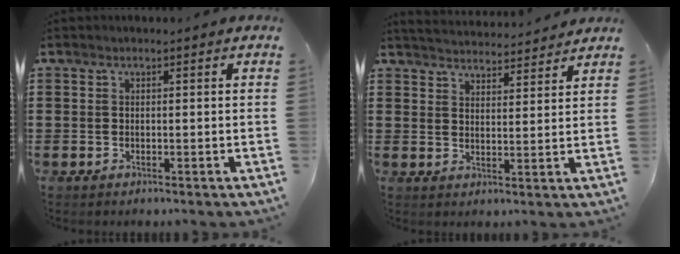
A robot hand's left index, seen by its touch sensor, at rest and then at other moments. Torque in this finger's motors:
{"motor_torque": [0.08, 0.06, 0.23, 0.02]}